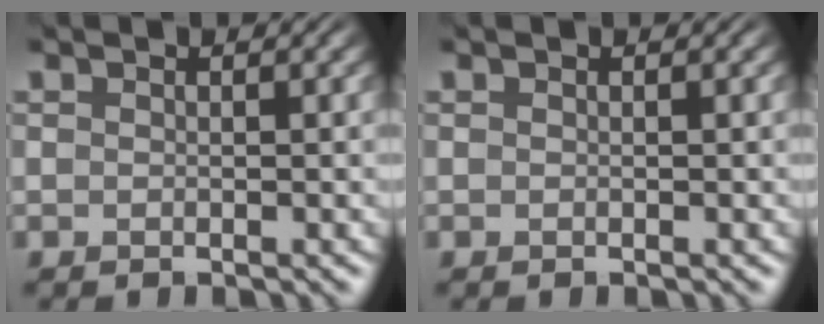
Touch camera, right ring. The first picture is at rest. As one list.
[{"total": 0.0}]